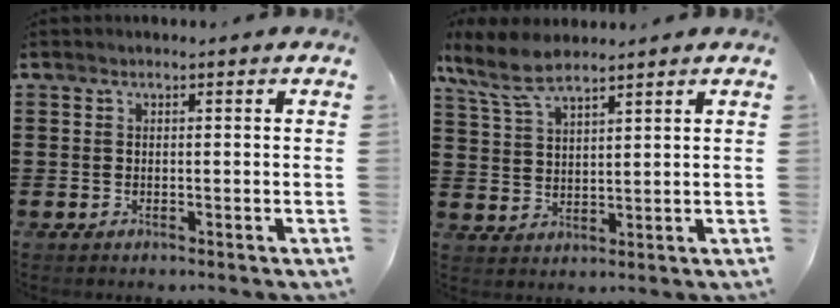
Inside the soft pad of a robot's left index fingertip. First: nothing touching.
{"total": 6.7, "force": [5.4, 1.8, 3.6], "torque": [-0.086, -0.006, 0.100]}